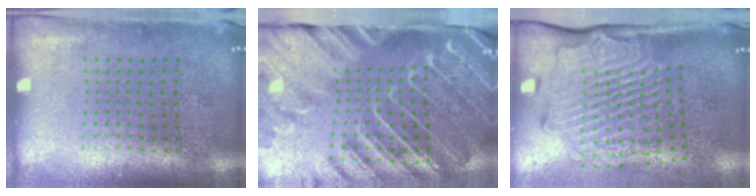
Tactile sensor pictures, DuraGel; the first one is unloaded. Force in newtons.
{"total": 4.3, "press": 3.4, "slide": 2.7}
{"total": 3.1, "press": 2.3, "slide": 2.1}